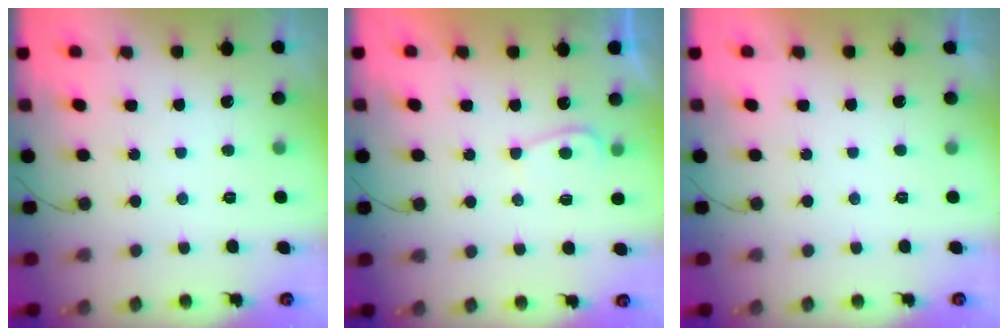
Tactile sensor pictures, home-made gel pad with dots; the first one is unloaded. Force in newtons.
{"total": 4.3, "press": 4.2, "slide": 0.5}
{"total": 2.3, "press": 2.3, "slide": 0.4}